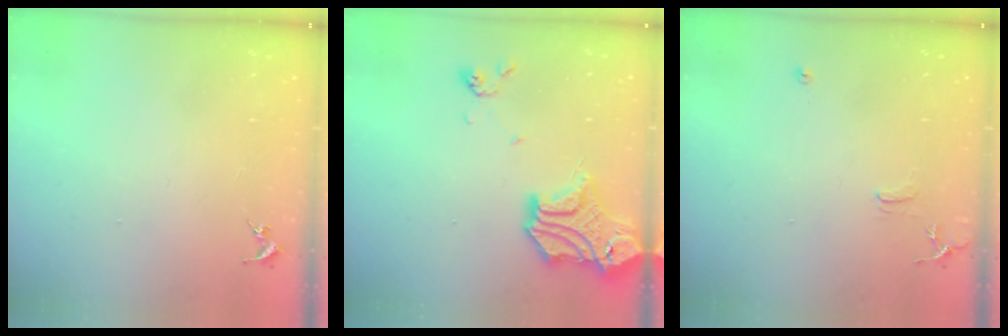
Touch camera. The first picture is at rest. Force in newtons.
{"total": 18.4, "press": 18.3, "slide": 2.2}
{"total": 7.2, "press": 7.2, "slide": 0.8}